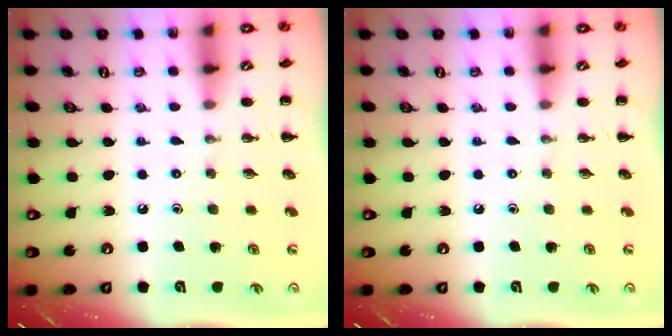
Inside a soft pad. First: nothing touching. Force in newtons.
{"total": 0.0}